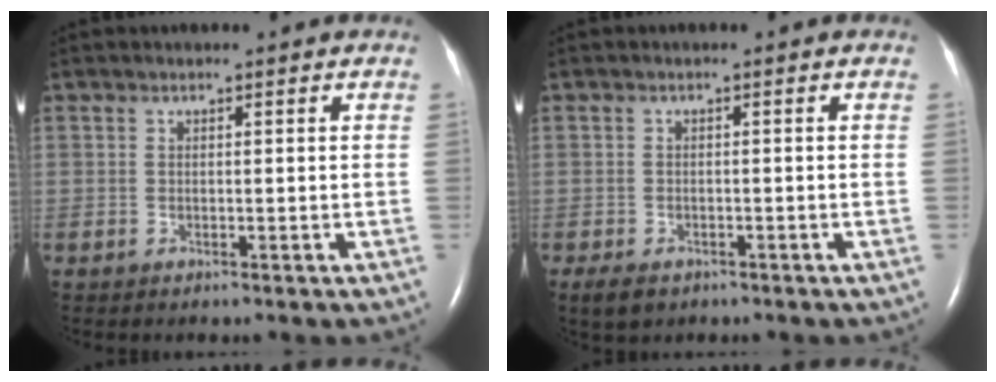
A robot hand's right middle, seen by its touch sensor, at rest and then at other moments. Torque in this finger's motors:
{"motor_torque": [0.33, -0.26, 0.14, 0.05]}